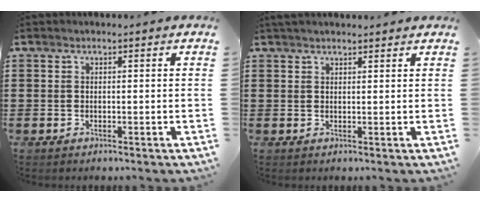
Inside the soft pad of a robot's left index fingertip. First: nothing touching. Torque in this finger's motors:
{"motor_torque": [2.14, 0.00, 0.20, 0.09]}